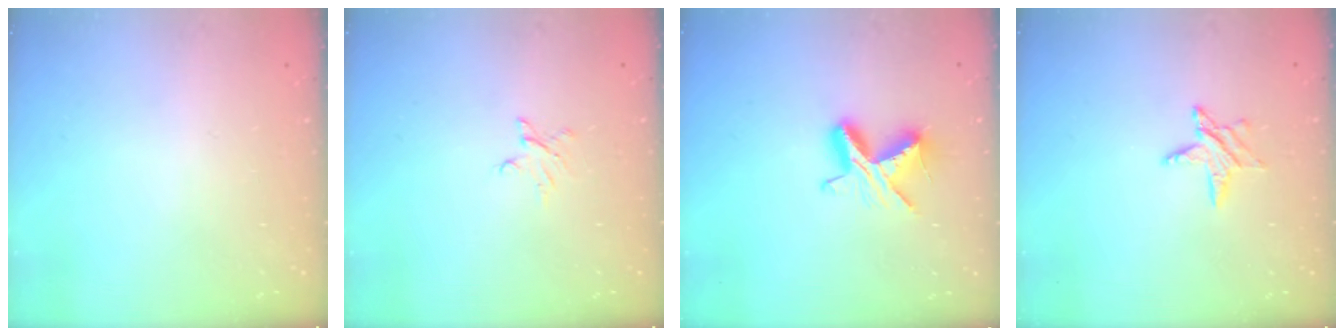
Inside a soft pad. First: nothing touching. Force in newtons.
{"total": 3.5, "press": 3.4, "slide": 0.4}
{"total": 9.9, "press": 9.9, "slide": 0.4}
{"total": 6.1, "press": 6.1, "slide": 0.5}